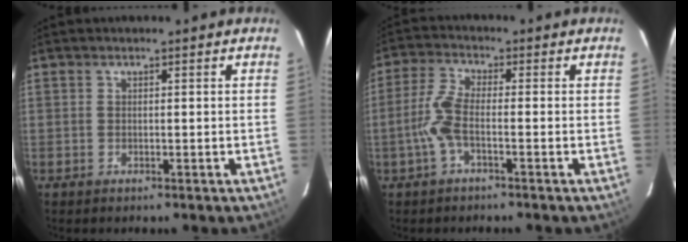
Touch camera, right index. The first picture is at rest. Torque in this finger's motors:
{"motor_torque": [0.90, -0.36, 0.48, 0.14]}